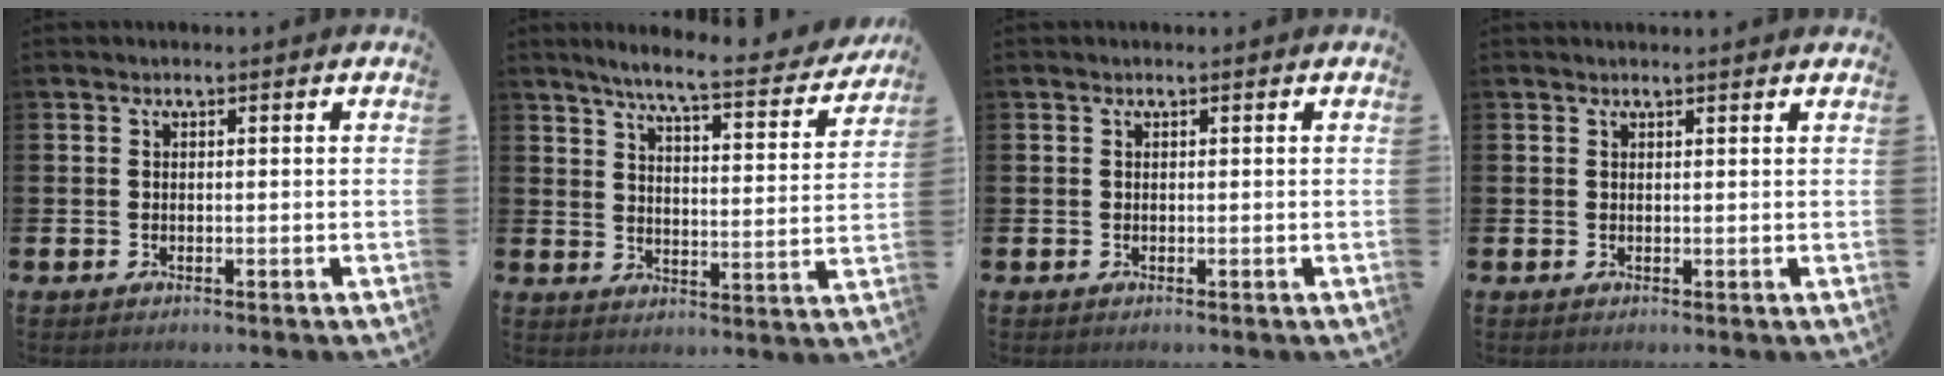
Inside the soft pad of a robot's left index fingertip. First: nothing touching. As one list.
[{"total": 6.9, "force": [6.1, 0.3, 3.2], "torque": [-0.078, -0.042, 0.098]}, {"total": 0.0}, {"total": 0.8, "force": [0.7, -0.1, 0.1], "torque": [0.008, -0.005, 0.011]}]